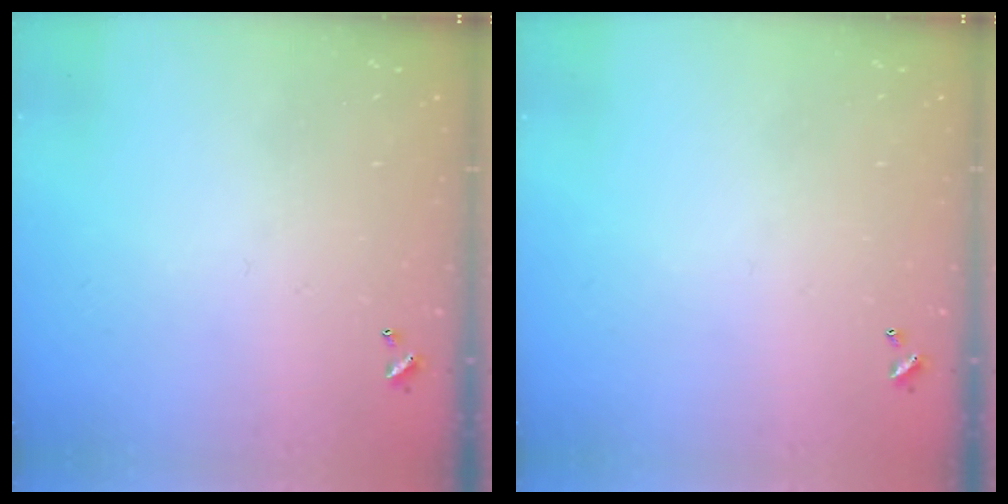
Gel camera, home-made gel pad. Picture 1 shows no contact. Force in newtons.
{"total": 0.0}